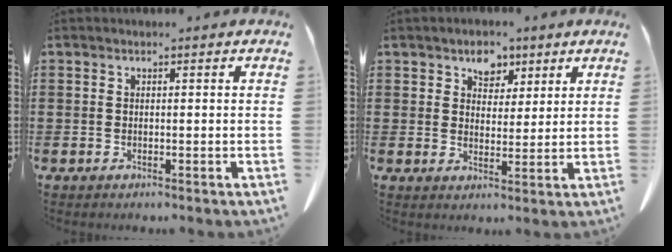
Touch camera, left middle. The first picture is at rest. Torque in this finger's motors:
{"motor_torque": [1.03, 1.00, 0.07, 0.04]}